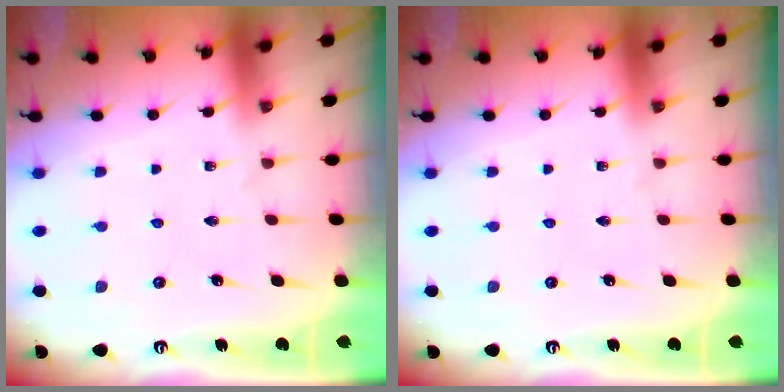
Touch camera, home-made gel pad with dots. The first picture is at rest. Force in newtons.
{"total": 0.0}